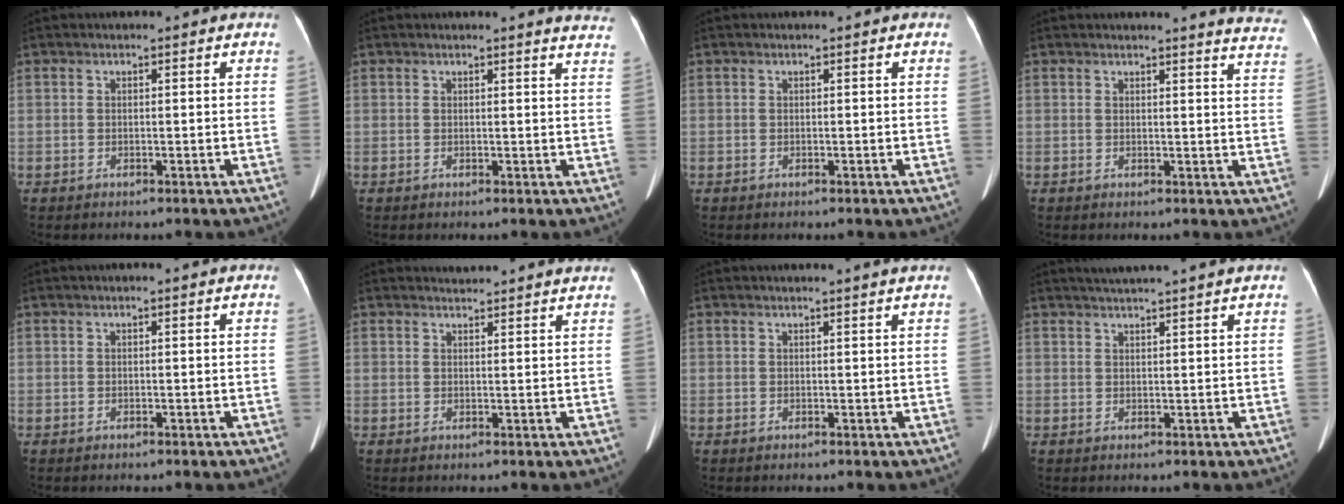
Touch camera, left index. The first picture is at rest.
{"total": 5.6, "force": [5.4, 0.1, 1.1], "torque": [-0.003, -0.028, 0.028]}
{"total": 0.0}
{"total": 8.5, "force": [8.4, 0.0, 1.3], "torque": [0.004, -0.064, 0.058]}
{"total": 0.0}
{"total": 5.0, "force": [5.0, -0.3, 0.6], "torque": [-0.009, 0.009, 0.051]}
{"total": 2.1, "force": [1.9, -0.6, 0.7], "torque": [-0.016, -0.002, 0.023]}
{"total": 6.4, "force": [5.6, -1.0, 3.0], "torque": [-0.044, 0.025, 0.077]}